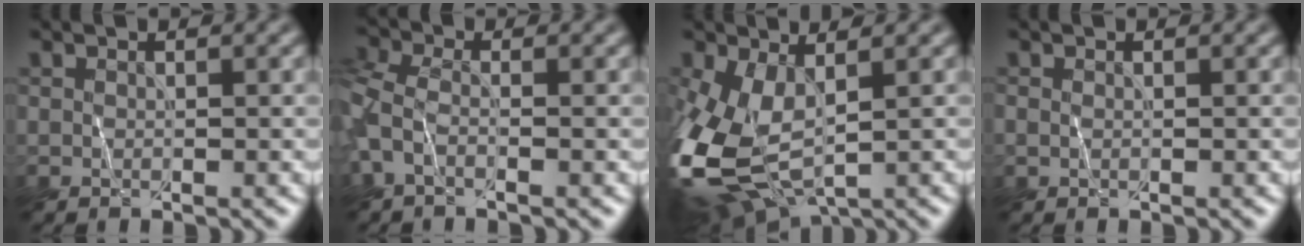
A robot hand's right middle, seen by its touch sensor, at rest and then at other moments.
{"total": 3.1, "force": [-1.0, 1.6, 2.4], "torque": [-0.069, 0.001, -0.035]}
{"total": 10.7, "force": [-1.7, 5.9, 8.8], "torque": [-0.221, -0.027, -0.026]}
{"total": 0.0}